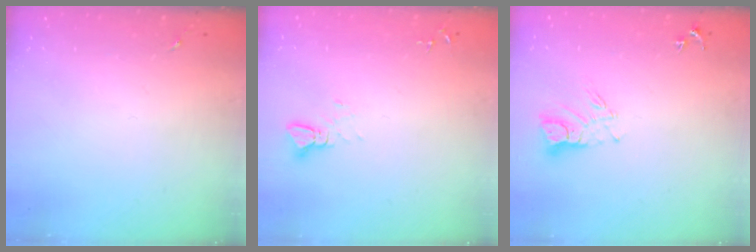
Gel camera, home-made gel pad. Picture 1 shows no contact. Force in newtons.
{"total": 2.4, "press": 2.4, "slide": 0.1}
{"total": 7.7, "press": 7.7, "slide": 0.7}